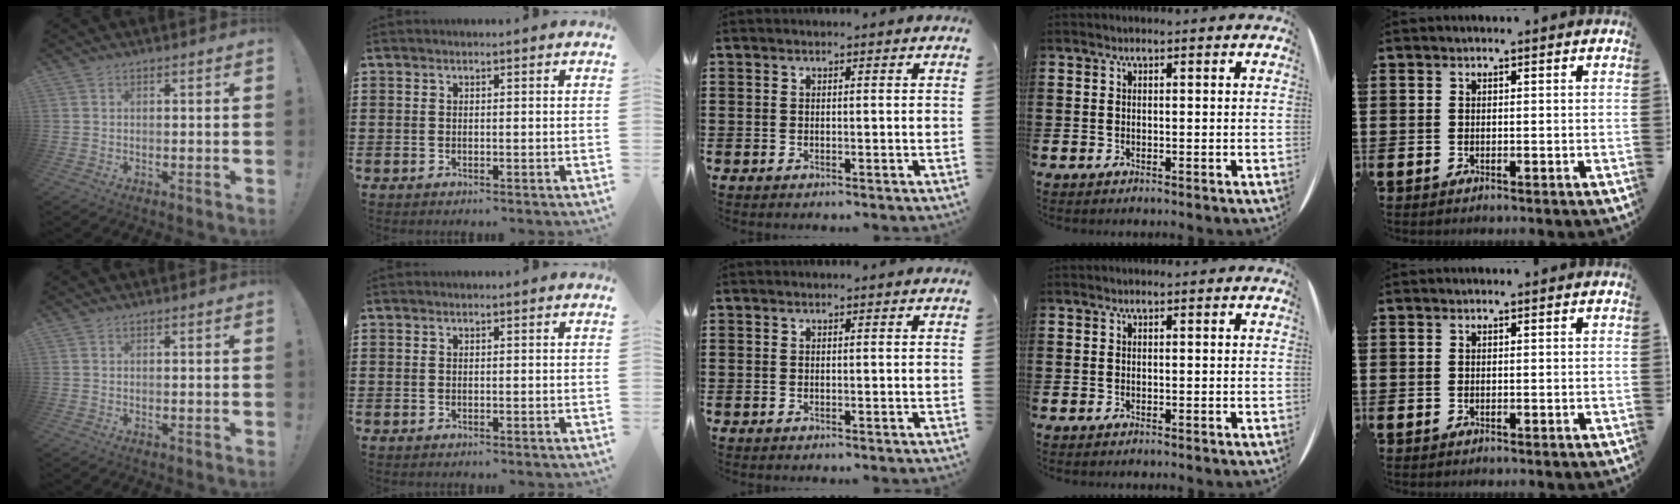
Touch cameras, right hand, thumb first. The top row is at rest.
{}